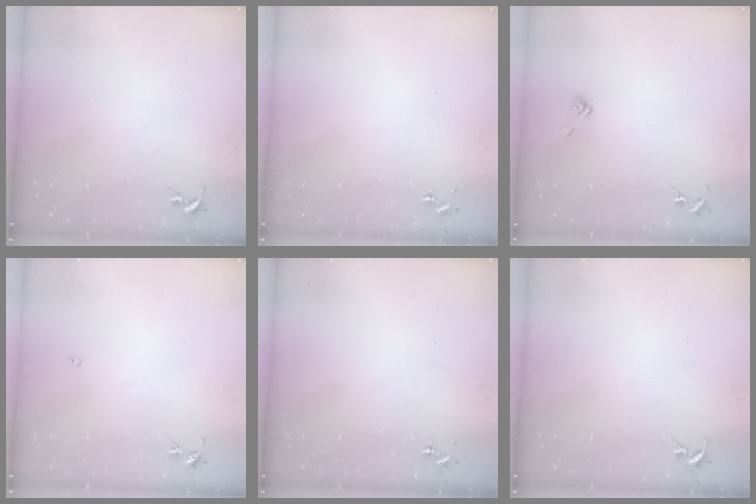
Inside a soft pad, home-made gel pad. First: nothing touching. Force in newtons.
{"total": 0.0}
{"total": 5.4, "press": 5.0, "slide": 2.2}
{"total": 2.7, "press": 2.7, "slide": 0.5}
{"total": 0.0}
{"total": 0.0}